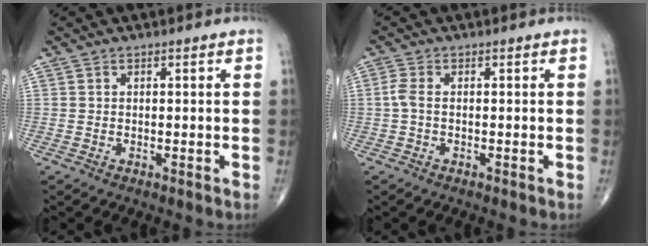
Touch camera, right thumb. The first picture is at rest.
{"total": 2.1, "force": [-0.2, 0.8, 1.9], "torque": [-0.050, -0.001, -0.010]}